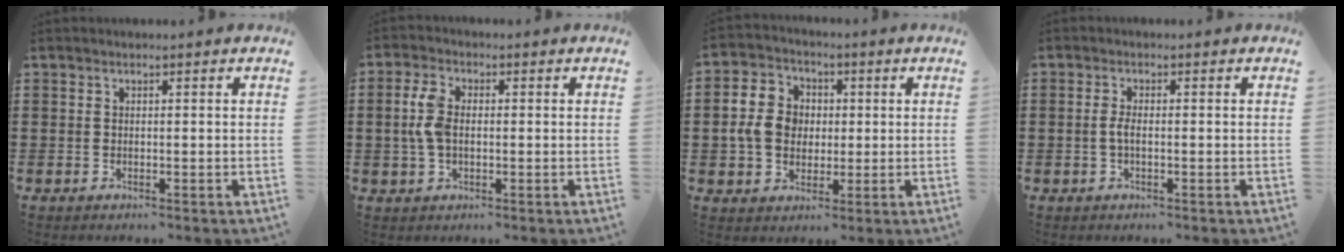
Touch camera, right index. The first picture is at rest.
{"total": 5.2, "force": [0.2, 3.0, 4.3], "torque": [-0.109, 0.005, -0.004]}
{"total": 7.5, "force": [0.0, 6.3, 4.1], "torque": [-0.114, 0.013, -0.006]}
{"total": 1.9, "force": [-0.4, 0.5, 1.8], "torque": [-0.048, -0.005, -0.012]}